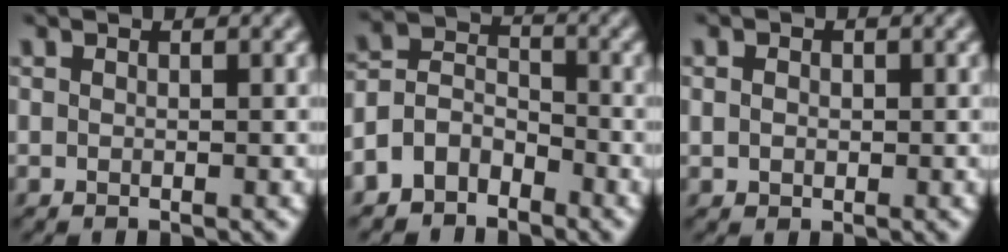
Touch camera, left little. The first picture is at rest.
{"total": 4.1, "force": [-2.8, 2.7, 1.1], "torque": [-0.010, 0.011, -0.066]}
{"total": 1.2, "force": [0.2, 1.1, 0.6], "torque": [-0.012, 0.007, 0.001]}